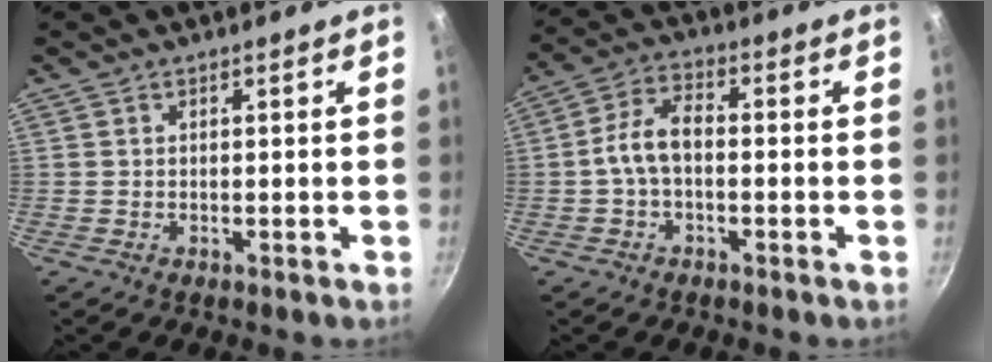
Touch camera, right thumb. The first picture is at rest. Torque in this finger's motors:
{"motor_torque": [0.07, 0.03, 0.78, -0.26, 0.06]}